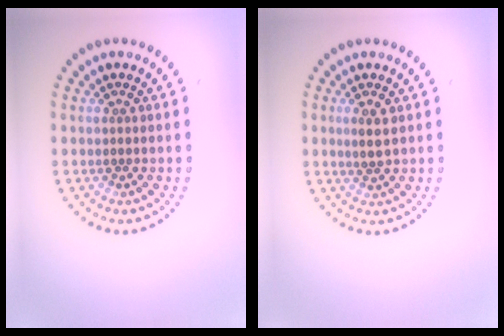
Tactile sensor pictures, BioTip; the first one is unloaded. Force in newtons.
{"total": 1.8, "press": 1.7, "slide": 0.5}